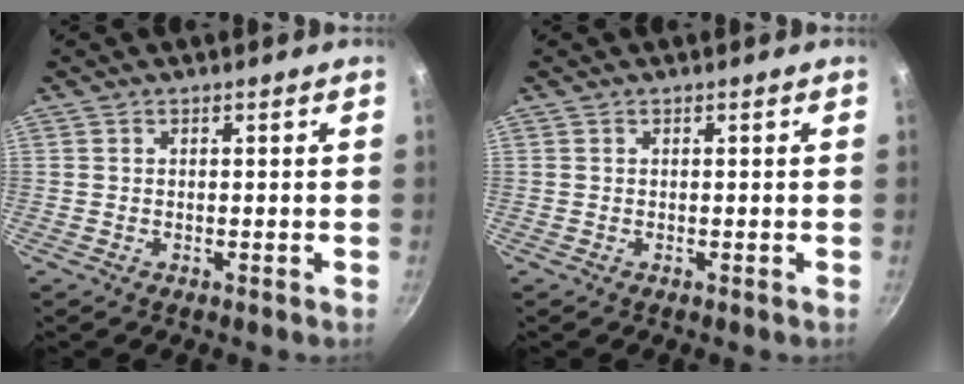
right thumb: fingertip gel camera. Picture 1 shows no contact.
{"total": 0.0}